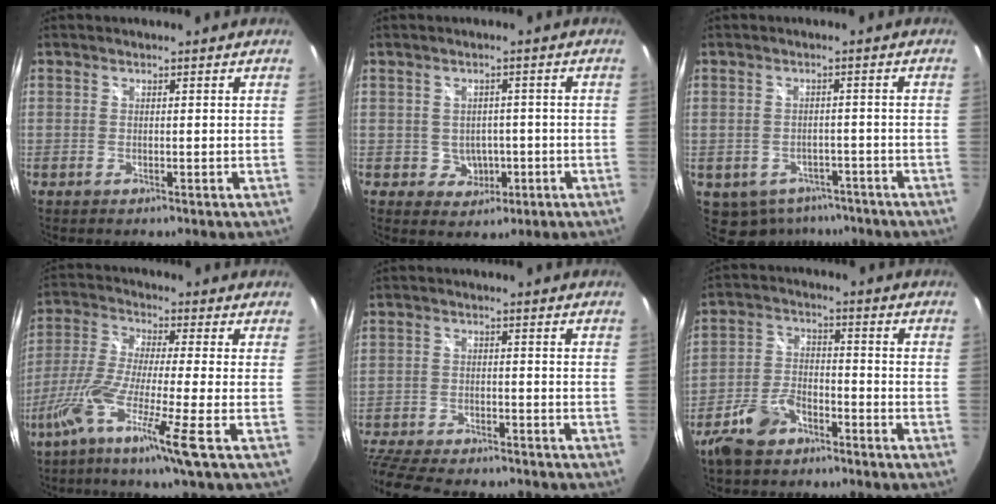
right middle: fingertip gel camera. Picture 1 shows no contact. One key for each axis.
{"total": 3.9, "fx": -0.8, "fy": 3.7, "fz": 1.1, "tx": -0.026, "ty": 0.007, "tz": -0.002}
{"total": 7.6, "fx": -4.8, "fy": 5.3, "fz": 2.5, "tx": -0.057, "ty": -0.003, "tz": -0.052}
{"total": 11.4, "fx": -6.0, "fy": -1.3, "fz": 9.6, "tx": -0.200, "ty": -0.016, "tz": -0.121}
{"total": 16.3, "fx": -13.7, "fy": 5.1, "fz": 7.1, "tx": -0.179, "ty": -0.025, "tz": -0.223}
{"total": 9.2, "fx": -6.6, "fy": 4.3, "fz": 4.8, "tx": -0.110, "ty": 0.007, "tz": -0.123}